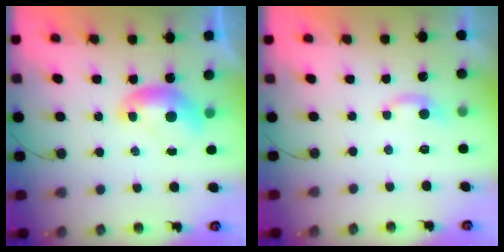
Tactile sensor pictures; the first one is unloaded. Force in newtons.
{"total": 2.1, "press": 2.0, "slide": 0.5}